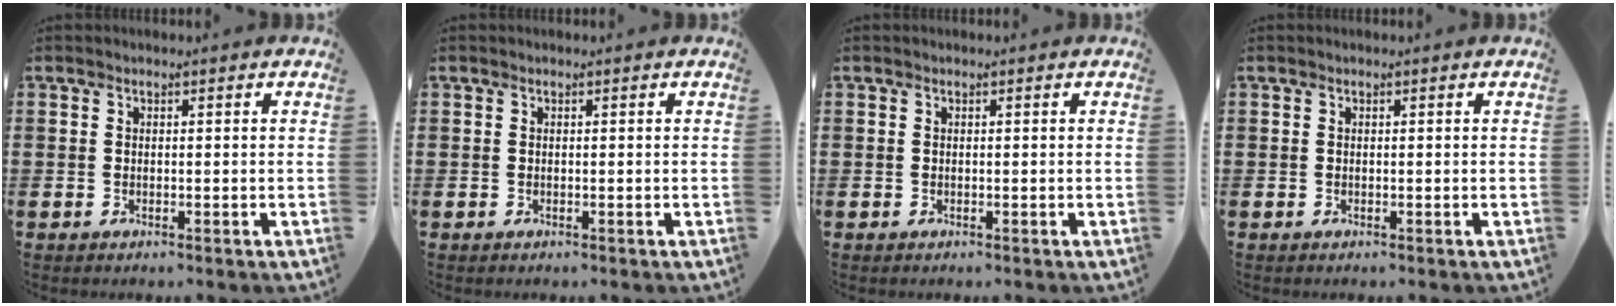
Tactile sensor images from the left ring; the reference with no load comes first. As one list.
[{"total": 0.0}, {"total": 0.0}, {"total": 0.0}]